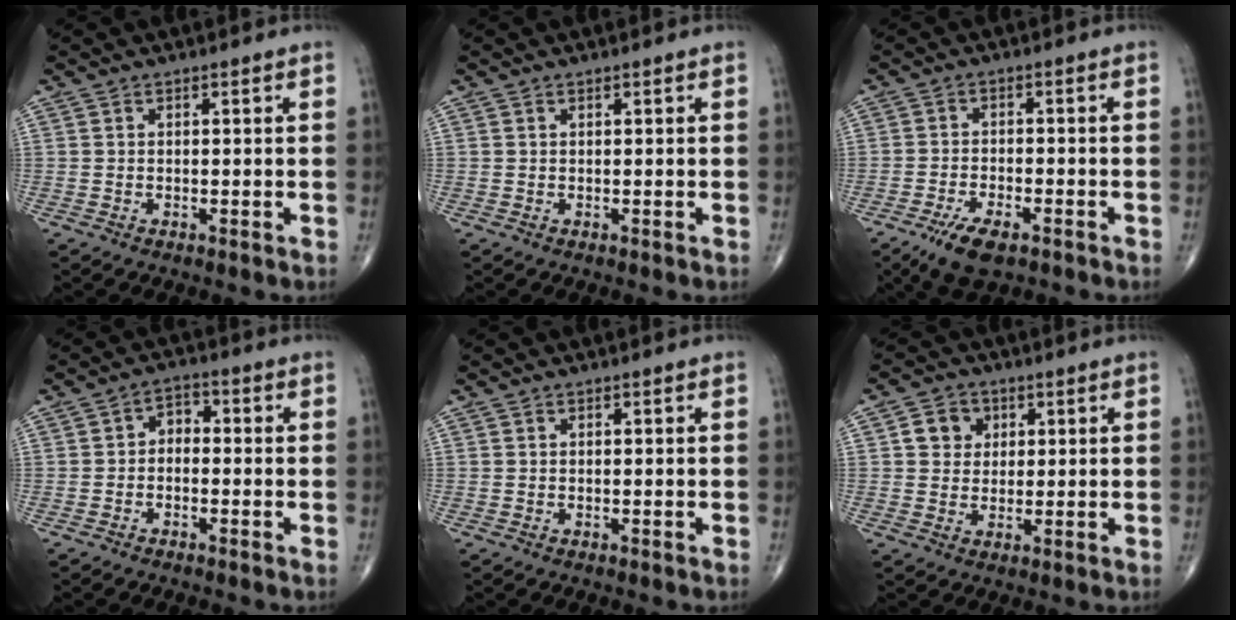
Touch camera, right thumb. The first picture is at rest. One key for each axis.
{"total": 0.0}
{"total": 7.2, "fx": -4.4, "fy": 2.9, "fz": 4.9, "tx": -0.094, "ty": 0.005, "tz": -0.073}
{"total": 3.4, "fx": -0.6, "fy": 2.5, "fz": 2.3, "tx": -0.020, "ty": 0.020, "tz": -0.024}
{"total": 0.0}
{"total": 5.3, "fx": 1.5, "fy": 4.6, "fz": 2.0, "tx": -0.007, "ty": -0.001, "tz": 0.022}